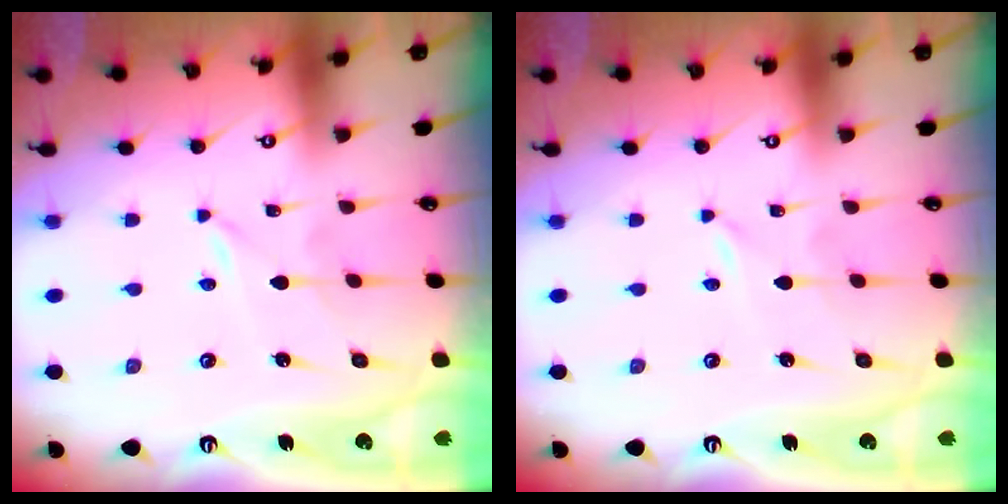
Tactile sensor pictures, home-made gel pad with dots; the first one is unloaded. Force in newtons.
{"total": 0.0}